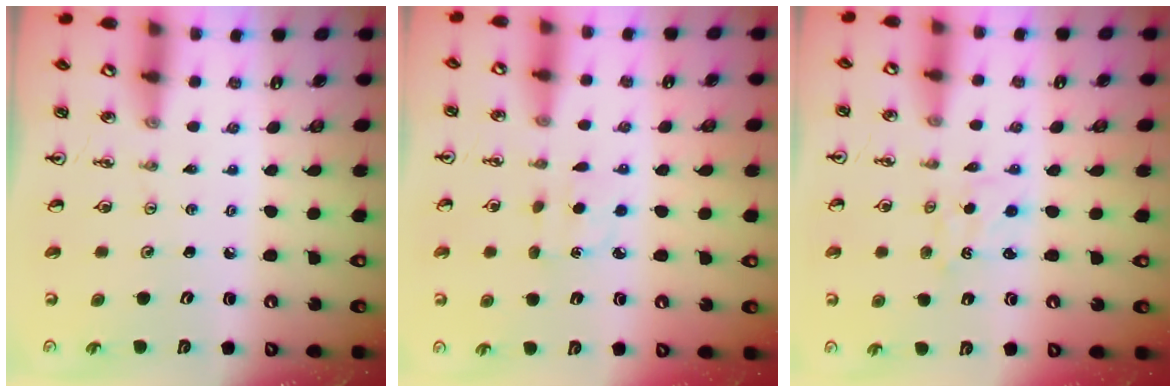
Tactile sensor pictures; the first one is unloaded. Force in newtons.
{"total": 3.7, "press": 3.6, "slide": 0.4}
{"total": 1.2, "press": 1.2, "slide": 0.2}